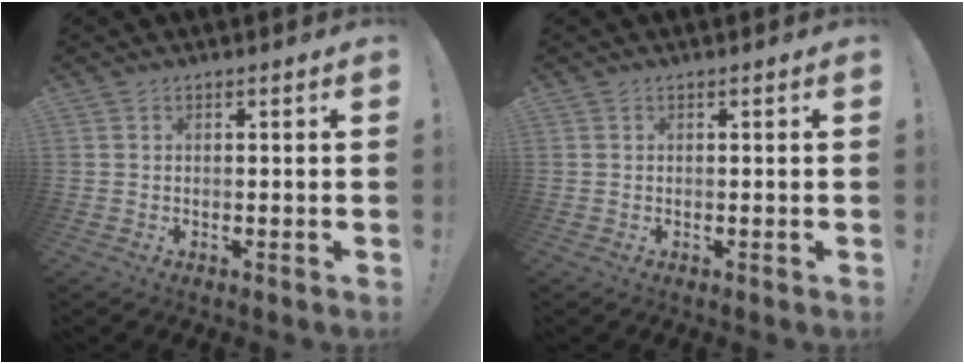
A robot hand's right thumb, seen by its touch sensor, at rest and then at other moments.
{"total": 0.0}